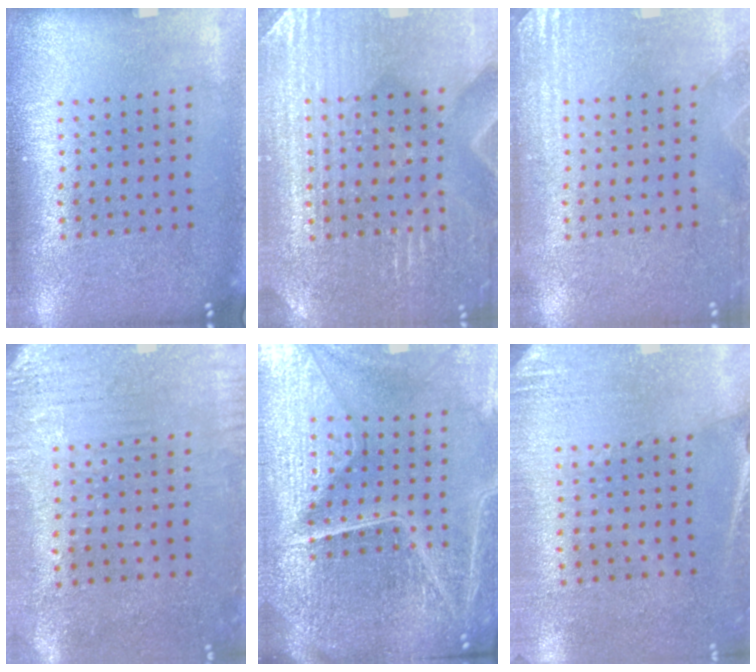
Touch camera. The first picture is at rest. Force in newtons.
{"total": 3.8, "press": 3.7, "slide": 0.8}
{"total": 2.7, "press": 2.7, "slide": 0.3}
{"total": 3.1, "press": 2.5, "slide": 1.8}
{"total": 6.5, "press": 5.7, "slide": 3.1}
{"total": 2.7, "press": 2.4, "slide": 1.2}